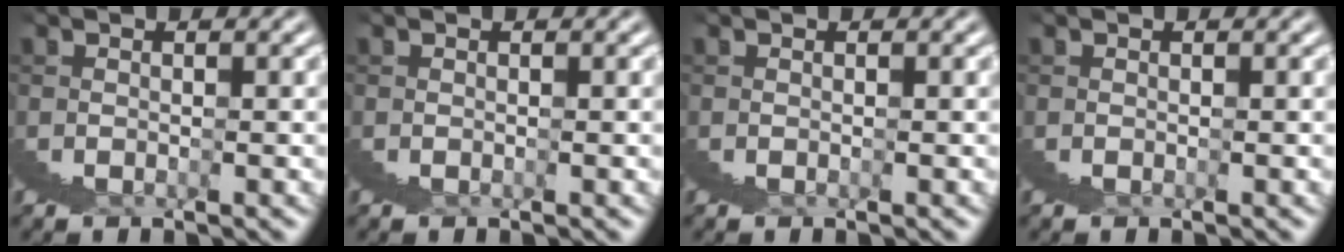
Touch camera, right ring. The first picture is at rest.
{"total": 0.0}
{"total": 0.0}
{"total": 0.0}